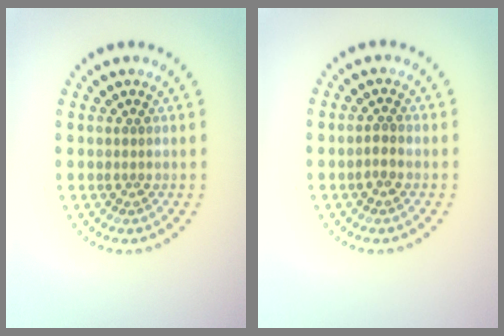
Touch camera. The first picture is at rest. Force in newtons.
{"total": 0.7, "press": 0.7, "slide": 0.2}